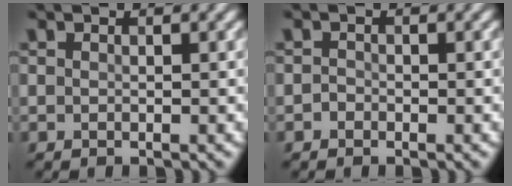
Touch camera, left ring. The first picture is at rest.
{"total": 0.7, "force": [-0.4, 0.5, 0.2], "torque": [-0.001, -0.001, -0.009]}